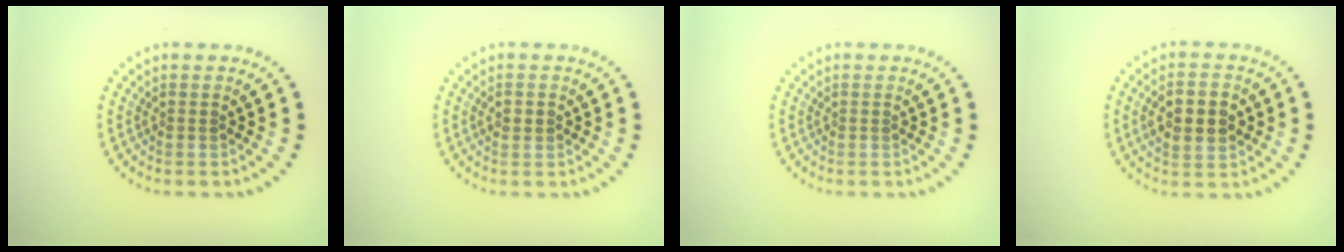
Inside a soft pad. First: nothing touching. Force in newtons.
{"total": 1.5, "press": 1.5, "slide": 0.0}
{"total": 0.0}
{"total": 4.6, "press": 4.6, "slide": 0.2}